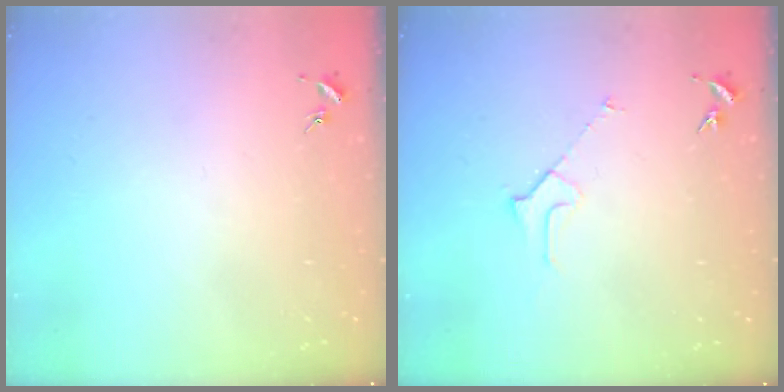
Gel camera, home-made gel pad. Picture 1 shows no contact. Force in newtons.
{"total": 2.3, "press": 2.3, "slide": 0.2}